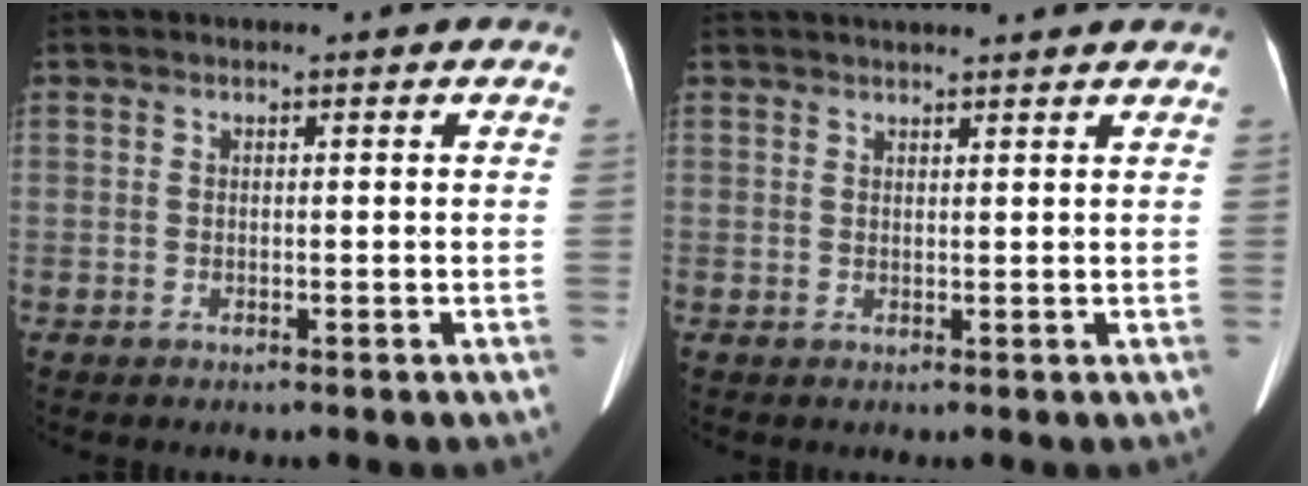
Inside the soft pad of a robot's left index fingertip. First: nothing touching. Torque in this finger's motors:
{"motor_torque": [0.36, -0.81, 0.00, 0.07]}